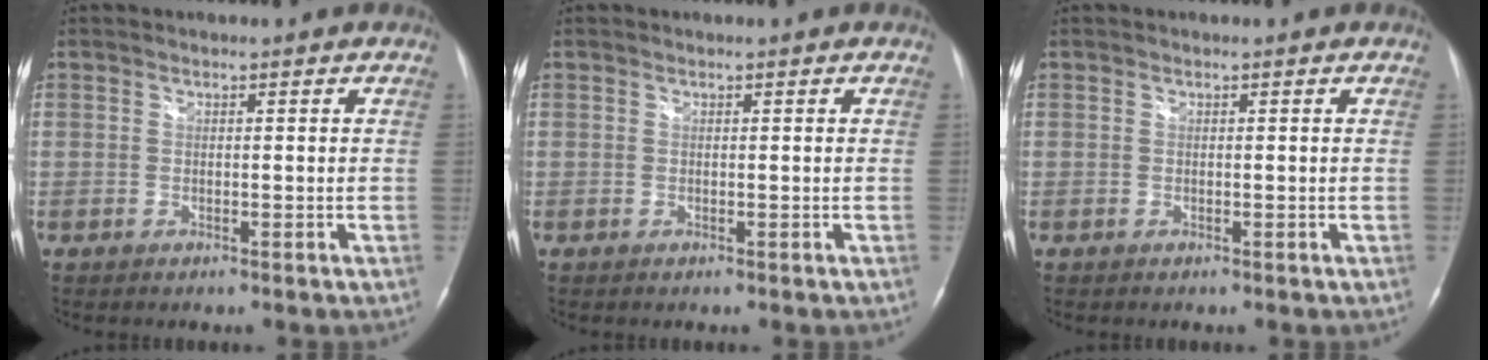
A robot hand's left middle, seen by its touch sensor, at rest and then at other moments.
{"total": 0.0}
{"total": 0.0}